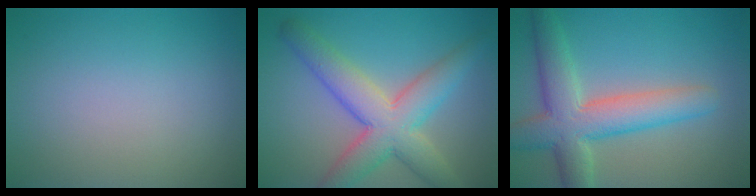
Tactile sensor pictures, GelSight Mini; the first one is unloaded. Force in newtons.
{"total": 7.3, "press": 7.3, "slide": 0.4}
{"total": 7.0, "press": 7.0, "slide": 0.4}